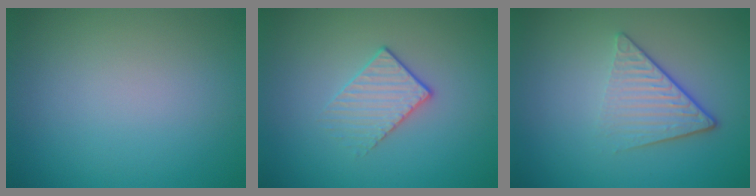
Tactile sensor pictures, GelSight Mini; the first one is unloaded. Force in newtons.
{"total": 1.8, "press": 1.4, "slide": 1.1}
{"total": 4.5, "press": 2.8, "slide": 3.5}